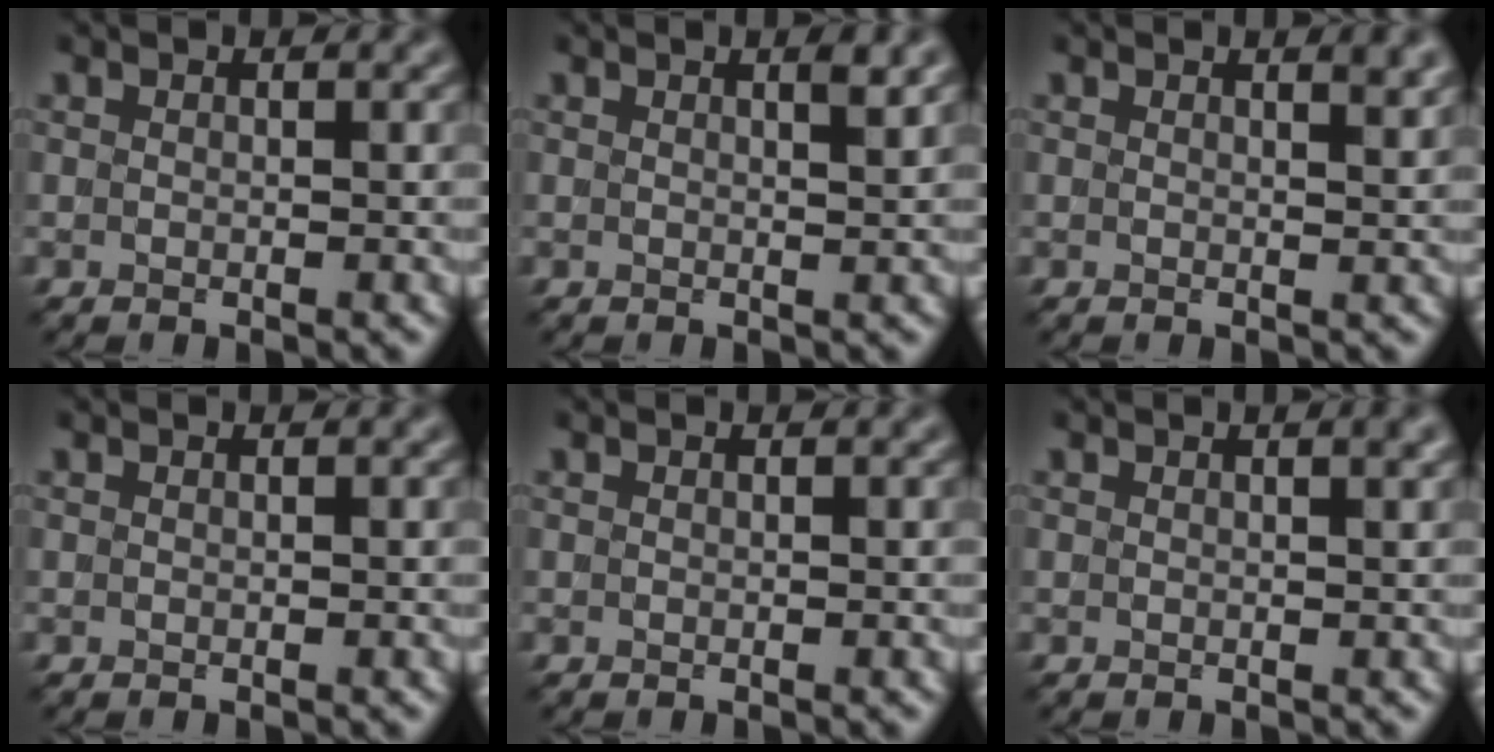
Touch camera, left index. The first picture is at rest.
{"total": 1.6, "force": [0.8, 0.4, 1.4], "torque": [-0.013, 0.003, 0.009]}
{"total": 1.9, "force": [1.2, 0.6, 1.3], "torque": [-0.005, 0.004, 0.013]}
{"total": 0.0}
{"total": 0.0}
{"total": 1.6, "force": [0.9, 0.5, 1.3], "torque": [-0.011, 0.004, 0.008]}